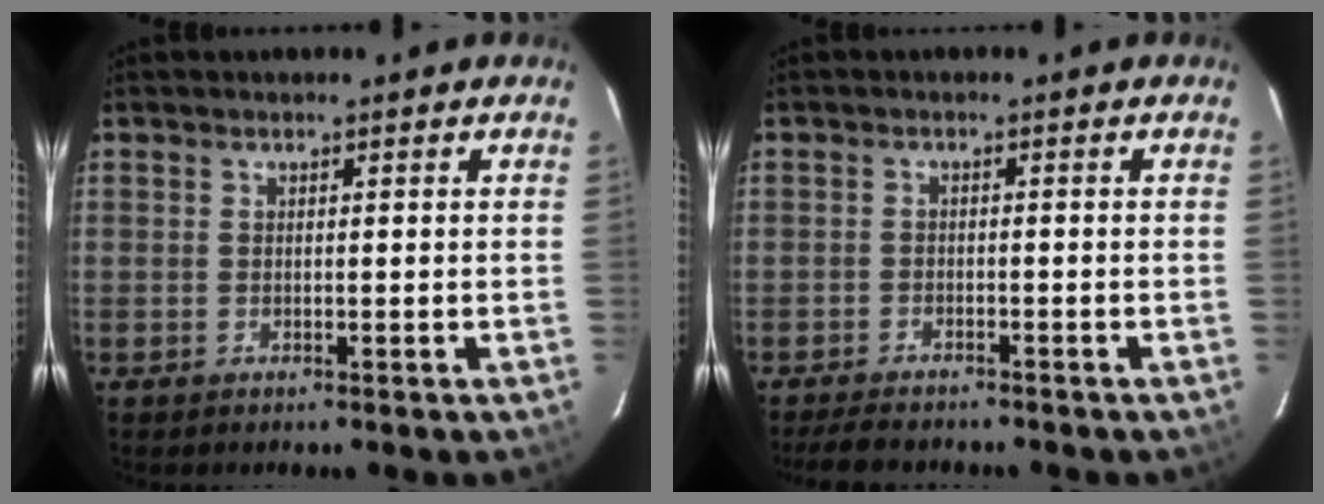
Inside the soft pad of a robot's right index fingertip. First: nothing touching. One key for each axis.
{"total": 6.0, "fx": -5.4, "fy": 1.4, "fz": 2.2, "tx": -0.059, "ty": -0.010, "tz": -0.088}